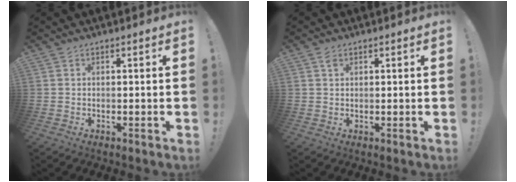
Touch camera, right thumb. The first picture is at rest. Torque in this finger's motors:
{"motor_torque": [0.92, 0.40, -0.26, -0.12, 0.00]}